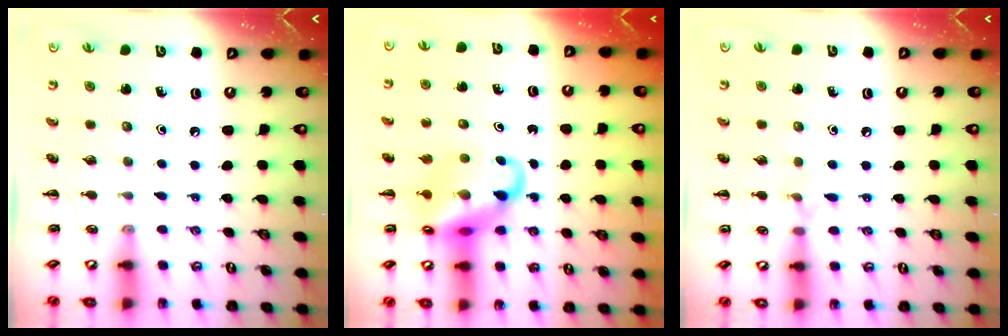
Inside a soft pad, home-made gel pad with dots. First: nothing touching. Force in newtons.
{"total": 13.7, "press": 13.2, "slide": 3.8}
{"total": 5.7, "press": 5.4, "slide": 1.9}